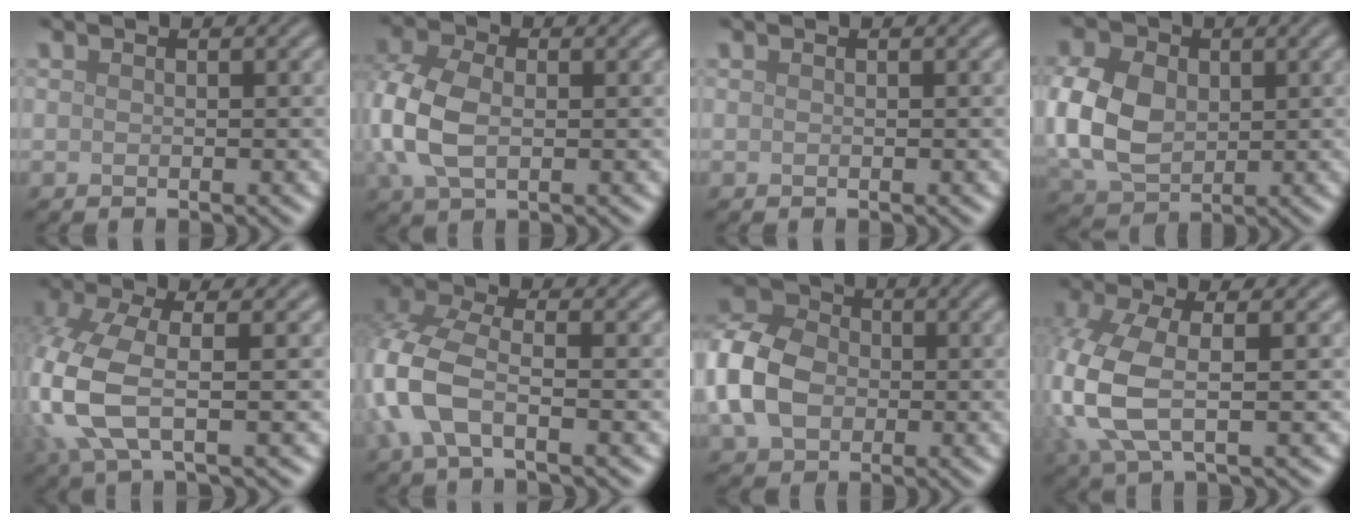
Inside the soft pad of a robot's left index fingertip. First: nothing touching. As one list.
[{"total": 6.6, "force": [-0.1, 4.4, 4.9], "torque": [-0.131, -0.001, -0.008]}, {"total": 0.0}, {"total": 8.0, "force": [0.4, 5.8, 5.5], "torque": [-0.138, 0.005, 0.003]}, {"total": 6.3, "force": [-0.9, 2.6, 5.7], "torque": [-0.157, -0.007, -0.018]}, {"total": 6.9, "force": [-2.1, 3.5, 5.6], "torque": [-0.145, 0.004, -0.056]}, {"total": 8.9, "force": [-1.3, 6.7, 5.6], "torque": [-0.140, 0.006, -0.042]}, {"total": 6.1, "force": [-0.3, 2.8, 5.4], "torque": [-0.147, -0.004, -0.005]}]